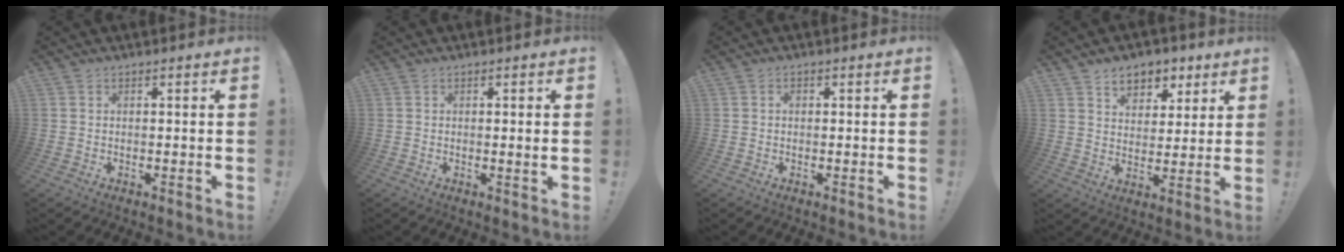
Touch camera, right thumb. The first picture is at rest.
{"total": 1.9, "force": [0.6, -0.2, 1.8], "torque": [-0.030, -0.002, 0.007]}
{"total": 0.6, "force": [-0.1, 0.5, 0.4], "torque": [-0.016, 0.007, -0.001]}
{"total": 8.3, "force": [5.4, 5.7, 2.7], "torque": [-0.034, -0.032, 0.100]}